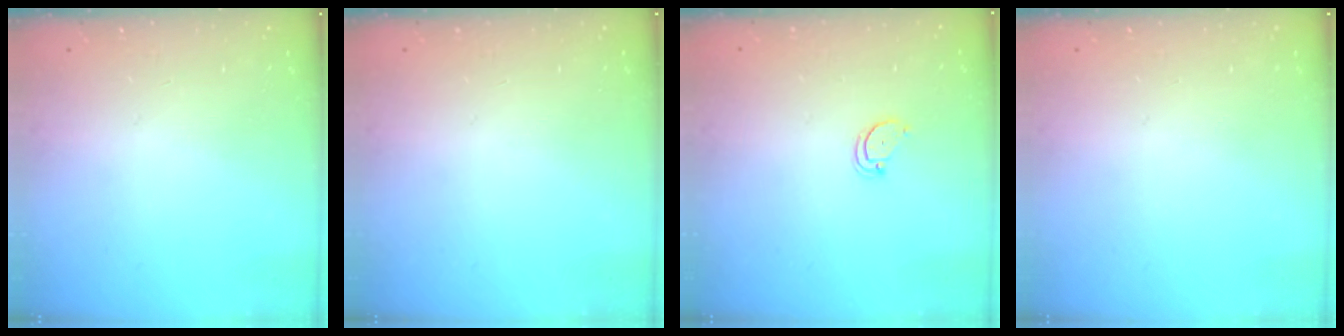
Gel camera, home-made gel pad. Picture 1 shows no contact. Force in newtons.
{"total": 0.0}
{"total": 2.4, "press": 2.4, "slide": 0.2}
{"total": 0.0}